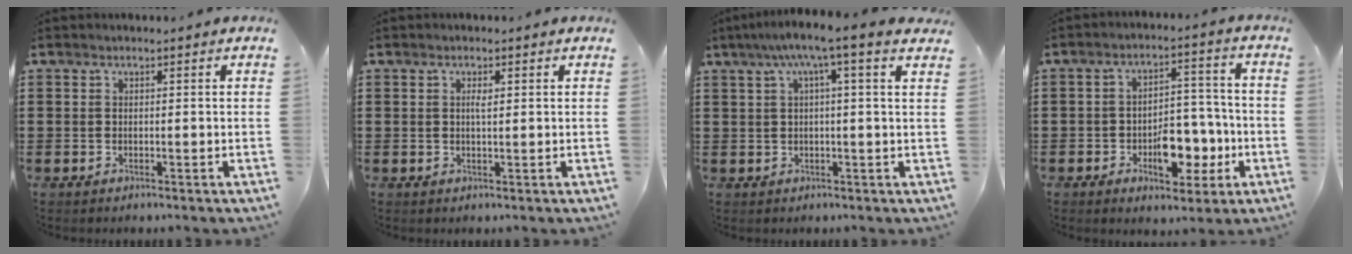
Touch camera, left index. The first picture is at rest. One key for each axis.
{"total": 1.6, "fx": 0.4, "fy": 0.4, "fz": 1.5, "tx": -0.030, "ty": 0.002, "tz": 0.006}
{"total": 4.9, "fx": 2.3, "fy": -0.5, "fz": 4.3, "tx": -0.089, "ty": -0.005, "tz": 0.036}
{"total": 8.7, "fx": -3.0, "fy": 5.0, "fz": 6.5, "tx": -0.089, "ty": 0.014, "tz": -0.050}